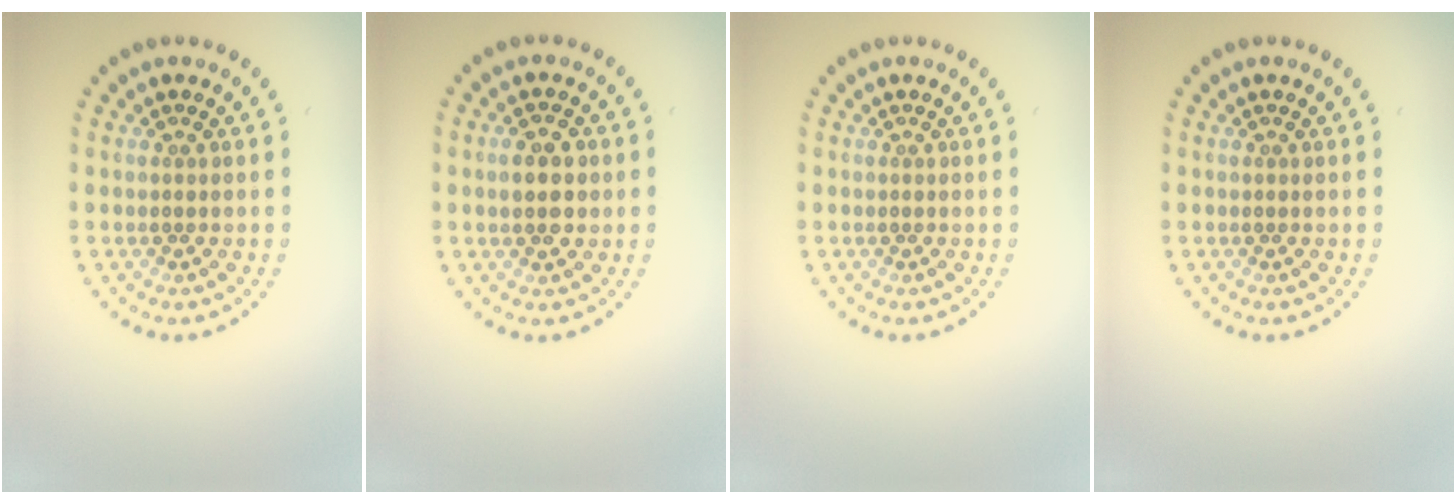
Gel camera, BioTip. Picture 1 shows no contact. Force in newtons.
{"total": 3.0, "press": 3.0, "slide": 0.1}
{"total": 0.0}
{"total": 0.0}